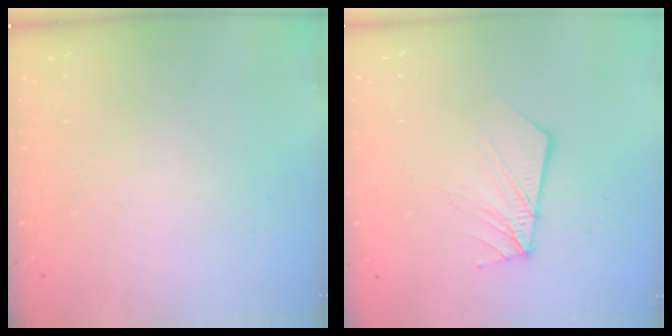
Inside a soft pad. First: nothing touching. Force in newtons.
{"total": 9.3, "press": 9.2, "slide": 1.3}